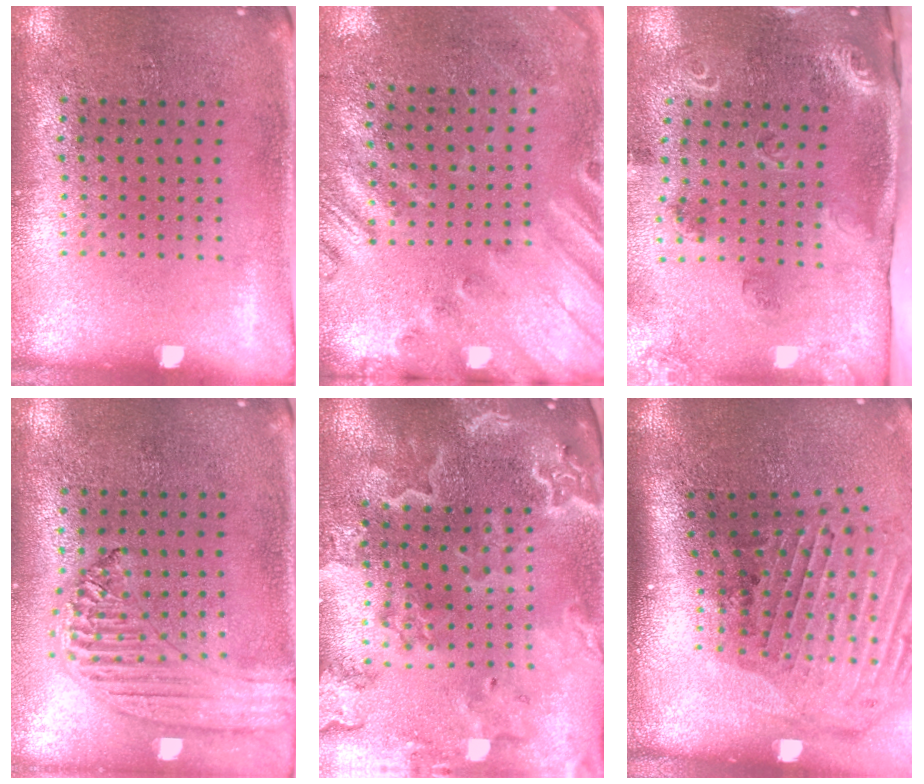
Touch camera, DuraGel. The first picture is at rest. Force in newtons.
{"total": 2.6, "press": 2.0, "slide": 1.6}
{"total": 1.9, "press": 1.8, "slide": 0.6}
{"total": 1.3, "press": 1.2, "slide": 0.2}
{"total": 4.0, "press": 3.4, "slide": 2.1}
{"total": 3.0, "press": 2.1, "slide": 2.0}